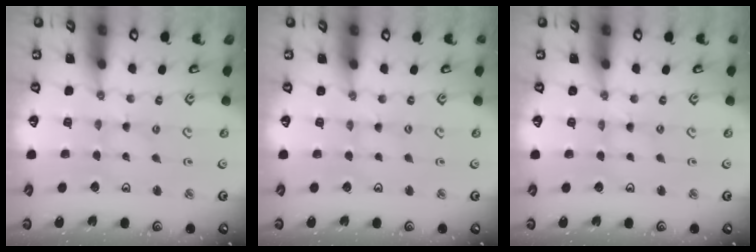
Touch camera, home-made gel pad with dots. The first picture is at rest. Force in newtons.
{"total": 0.7, "press": 0.7, "slide": 0.1}
{"total": 0.0}